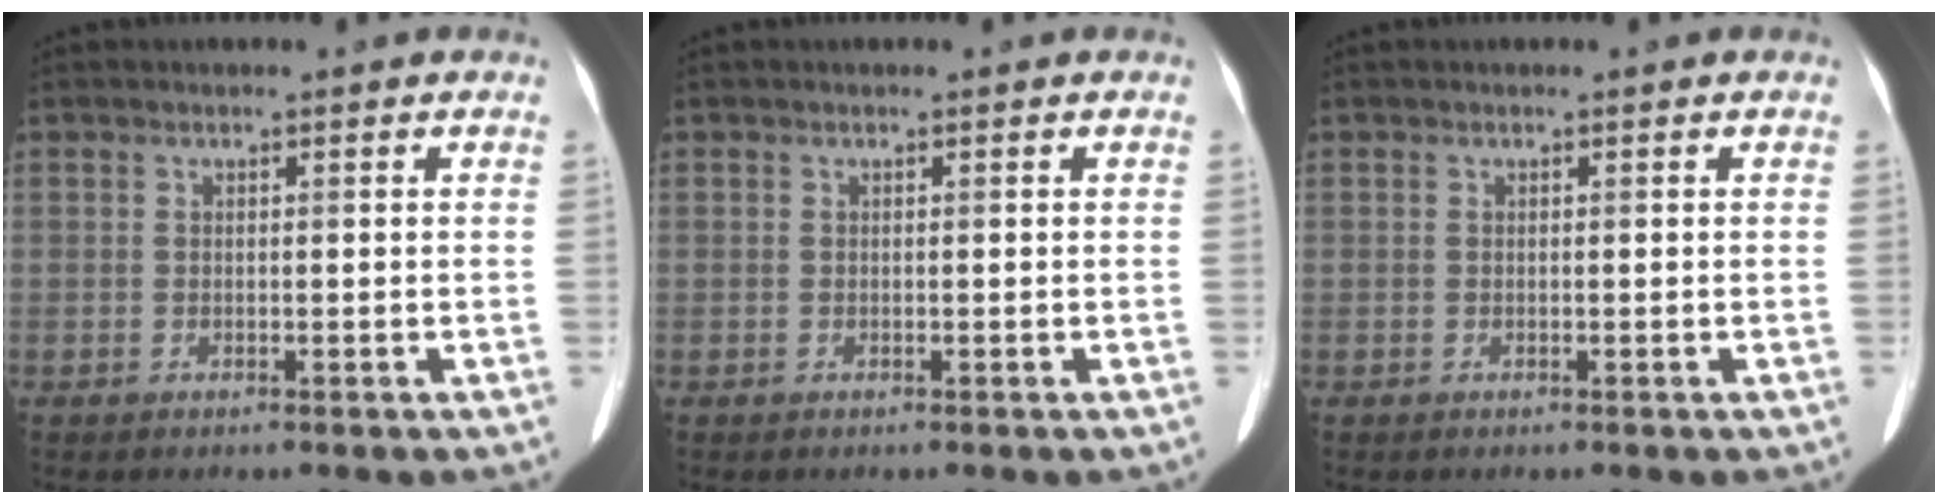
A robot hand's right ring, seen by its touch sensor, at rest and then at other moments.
{"total": 0.0}
{"total": 0.0}